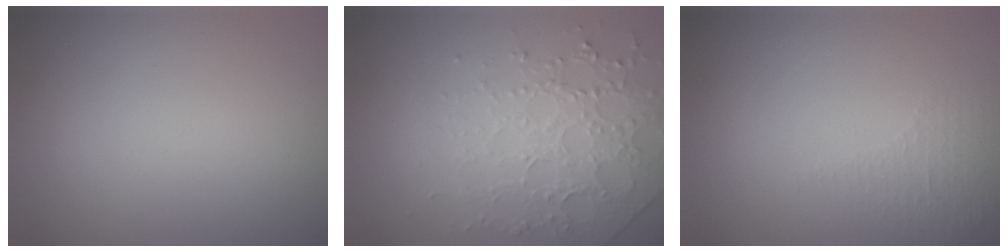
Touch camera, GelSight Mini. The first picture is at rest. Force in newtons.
{"total": 3.0, "press": 2.8, "slide": 1.1}
{"total": 0.9, "press": 0.5, "slide": 0.8}